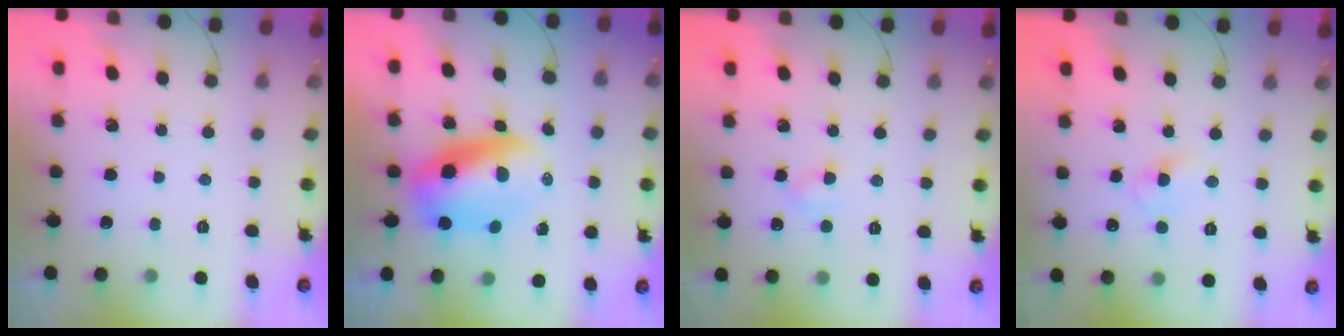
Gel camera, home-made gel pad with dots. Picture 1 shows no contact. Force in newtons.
{"total": 9.6, "press": 9.3, "slide": 2.4}
{"total": 3.0, "press": 2.8, "slide": 1.0}
{"total": 3.1, "press": 2.8, "slide": 1.2}